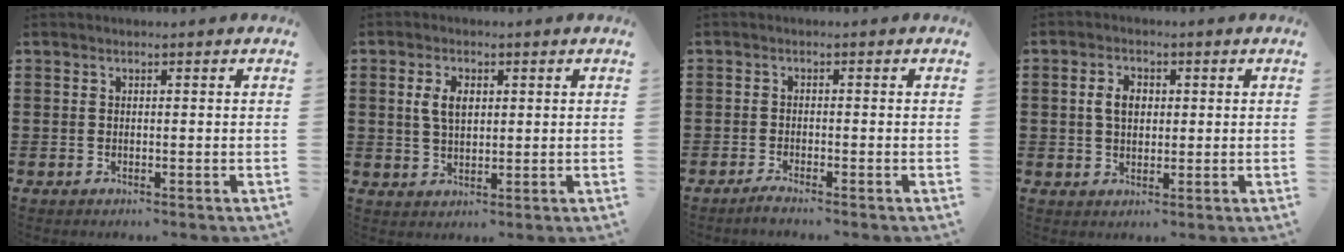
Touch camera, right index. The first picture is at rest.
{"total": 4.1, "force": [0.9, 2.2, 3.3], "torque": [-0.070, 0.011, 0.015]}
{"total": 1.4, "force": [-1.3, -0.2, 0.5], "torque": [-0.009, -0.003, -0.024]}
{"total": 3.7, "force": [0.5, 2.4, 2.7], "torque": [-0.061, 0.012, 0.007]}